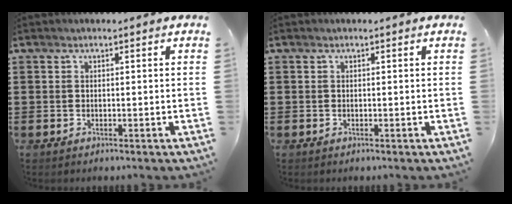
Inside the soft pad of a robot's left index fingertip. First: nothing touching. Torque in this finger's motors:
{"motor_torque": [0.00, 0.00, 0.00, 0.00]}